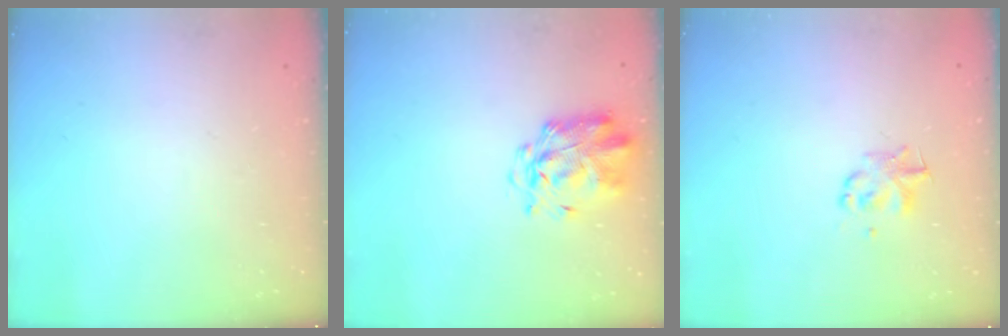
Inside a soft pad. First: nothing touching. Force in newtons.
{"total": 2.9, "press": 2.8, "slide": 0.7}
{"total": 2.2, "press": 2.1, "slide": 0.4}